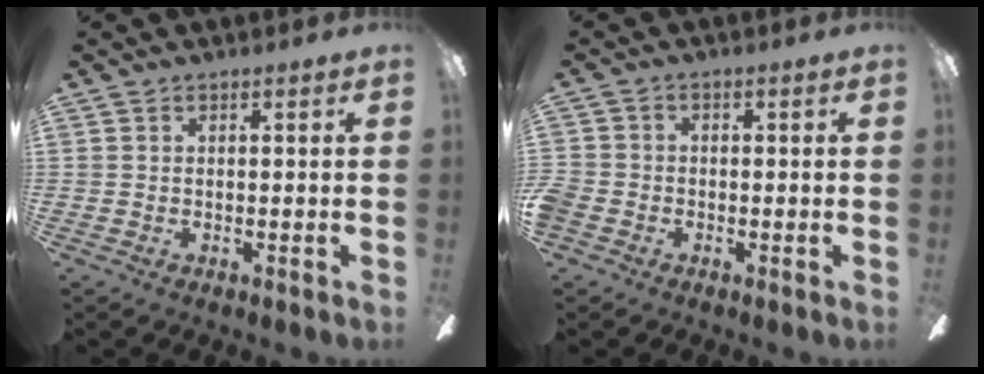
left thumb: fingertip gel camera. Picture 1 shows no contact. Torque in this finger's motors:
{"motor_torque": [-0.18, 0.19, 0.01, -0.01, 0.02]}